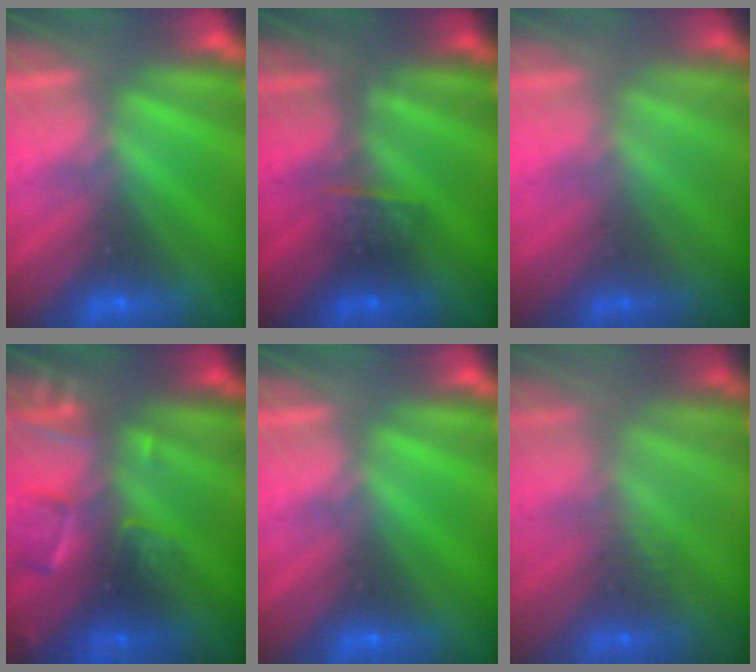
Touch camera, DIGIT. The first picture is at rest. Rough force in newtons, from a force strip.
{"total": 2.6}
{"total": 1.0}
{"total": 2.5}
{"total": 0.0}
{"total": 2.6}